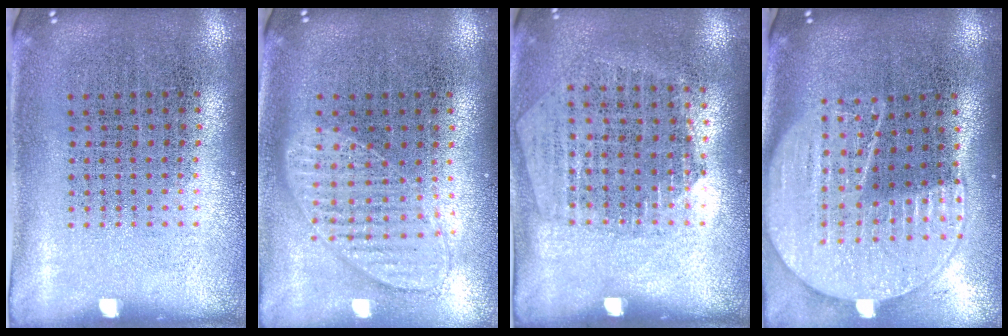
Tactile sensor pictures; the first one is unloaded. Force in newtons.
{"total": 1.0, "press": 1.0, "slide": 0.2}
{"total": 1.3, "press": 1.1, "slide": 0.5}
{"total": 2.0, "press": 1.8, "slide": 1.0}